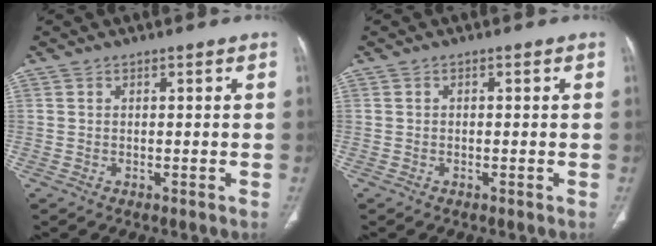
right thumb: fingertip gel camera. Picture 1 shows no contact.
{"total": 0.0}